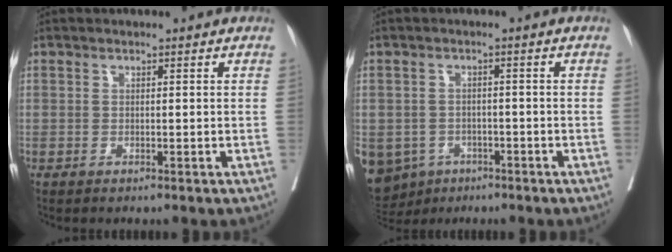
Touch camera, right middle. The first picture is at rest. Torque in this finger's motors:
{"motor_torque": [1.40, -0.74, 1.05, 0.21]}